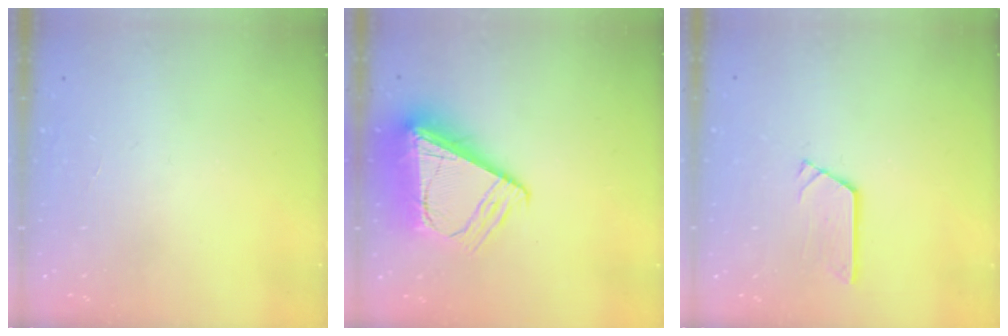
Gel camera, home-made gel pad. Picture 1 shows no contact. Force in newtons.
{"total": 14.3, "press": 14.1, "slide": 1.9}
{"total": 3.5, "press": 3.4, "slide": 0.3}